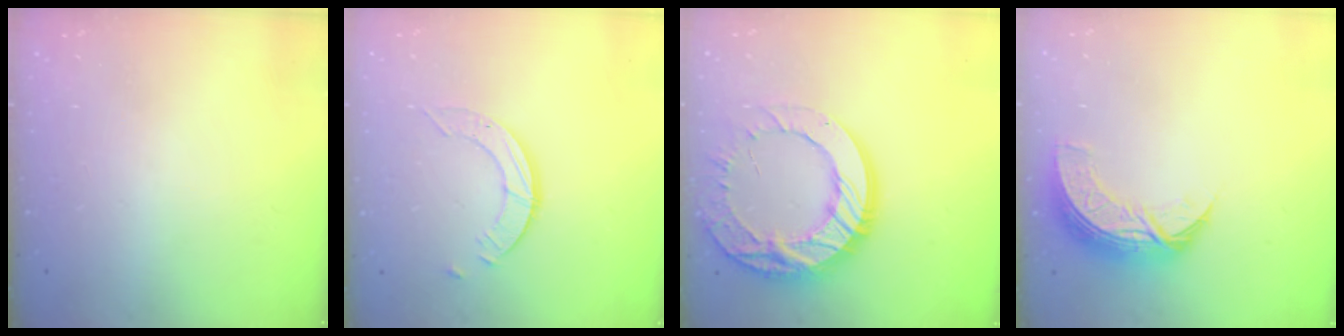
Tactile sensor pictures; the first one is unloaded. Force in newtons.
{"total": 3.5, "press": 3.5, "slide": 0.2}
{"total": 21.8, "press": 21.7, "slide": 1.9}
{"total": 8.8, "press": 8.7, "slide": 1.0}